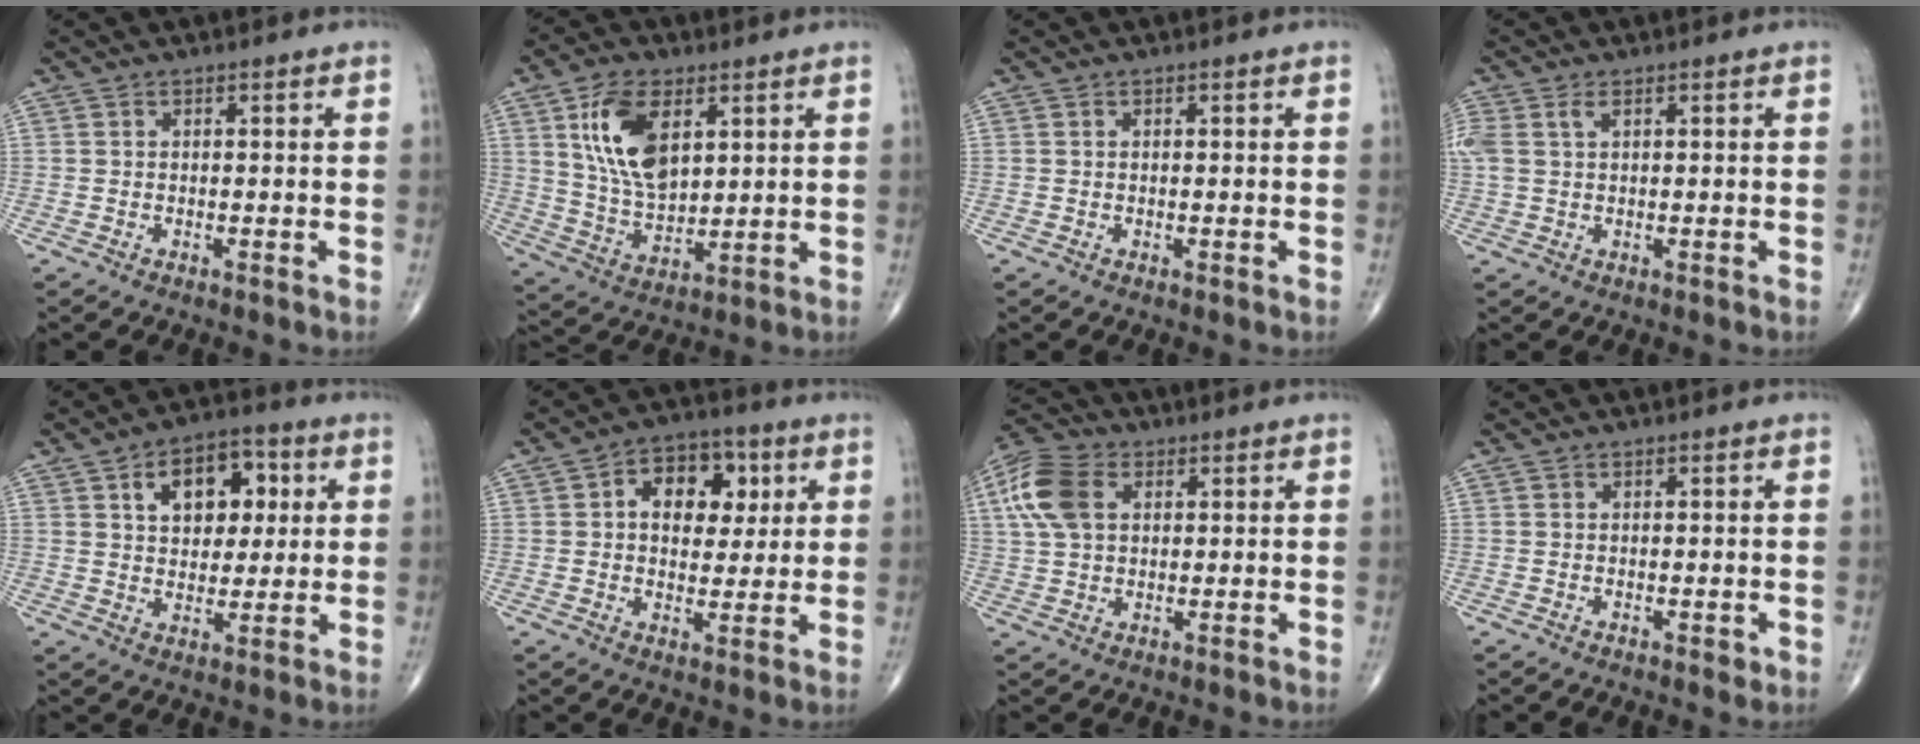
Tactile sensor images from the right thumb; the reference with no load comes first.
{"total": 13.8, "force": [4.9, 7.6, 10.4], "torque": [-0.183, -0.020, 0.101]}
{"total": 0.0}
{"total": 4.1, "force": [1.5, 2.3, 3.1], "torque": [-0.093, 0.018, 0.036]}
{"total": 12.0, "force": [3.8, 7.8, 8.3], "torque": [-0.078, 0.000, 0.056]}
{"total": 11.4, "force": [3.0, 7.8, 7.8], "torque": [-0.068, 0.006, 0.042]}
{"total": 11.6, "force": [3.2, 7.7, 8.0], "torque": [-0.166, 0.013, 0.057]}
{"total": 1.0, "force": [-0.2, 0.6, 0.7], "torque": [-0.004, -0.002, -0.003]}